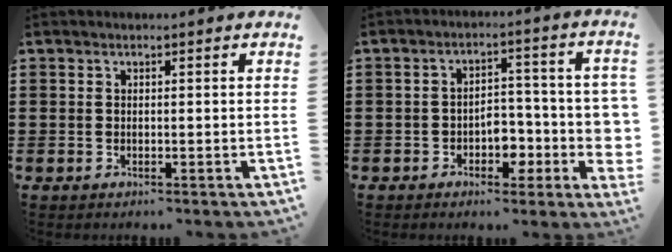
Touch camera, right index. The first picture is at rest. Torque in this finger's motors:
{"motor_torque": [0.70, 0.02, 0.48, 0.13]}